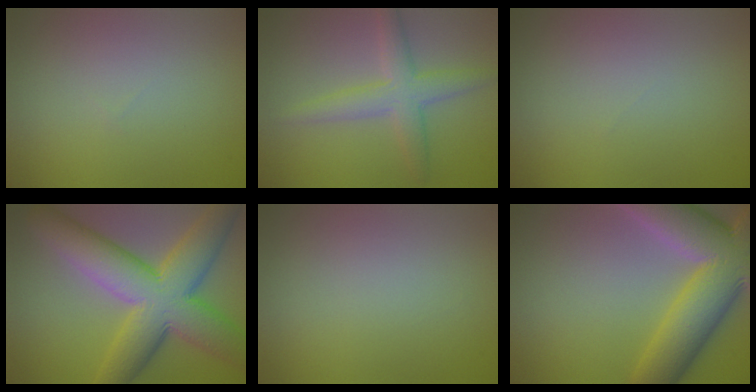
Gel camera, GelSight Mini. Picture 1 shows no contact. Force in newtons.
{"total": 3.8, "press": 3.8, "slide": 0.0}
{"total": 0.0}
{"total": 11.6, "press": 11.6, "slide": 0.2}
{"total": 0.0}
{"total": 11.9, "press": 11.9, "slide": 0.9}